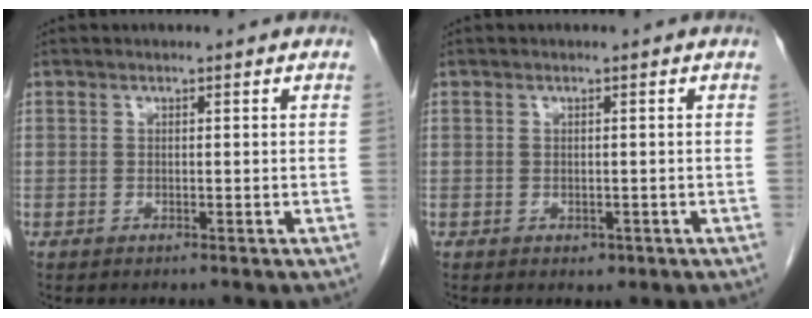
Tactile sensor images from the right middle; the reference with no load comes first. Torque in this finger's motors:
{"motor_torque": [0.31, -0.10, 0.08, 0.01]}